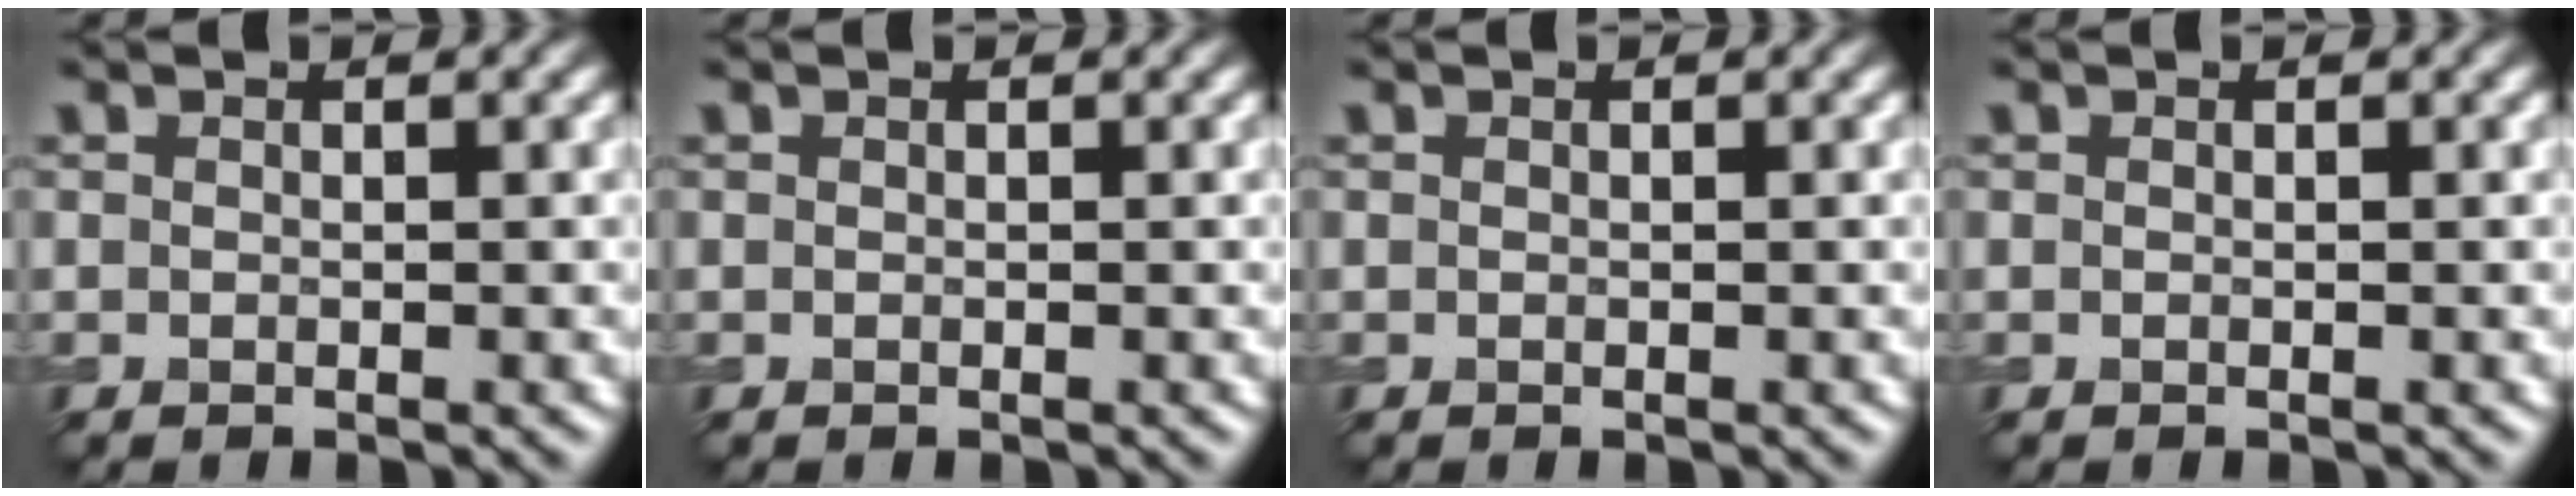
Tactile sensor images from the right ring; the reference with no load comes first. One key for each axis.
{"total": 0.0}
{"total": 0.0}
{"total": 0.0}